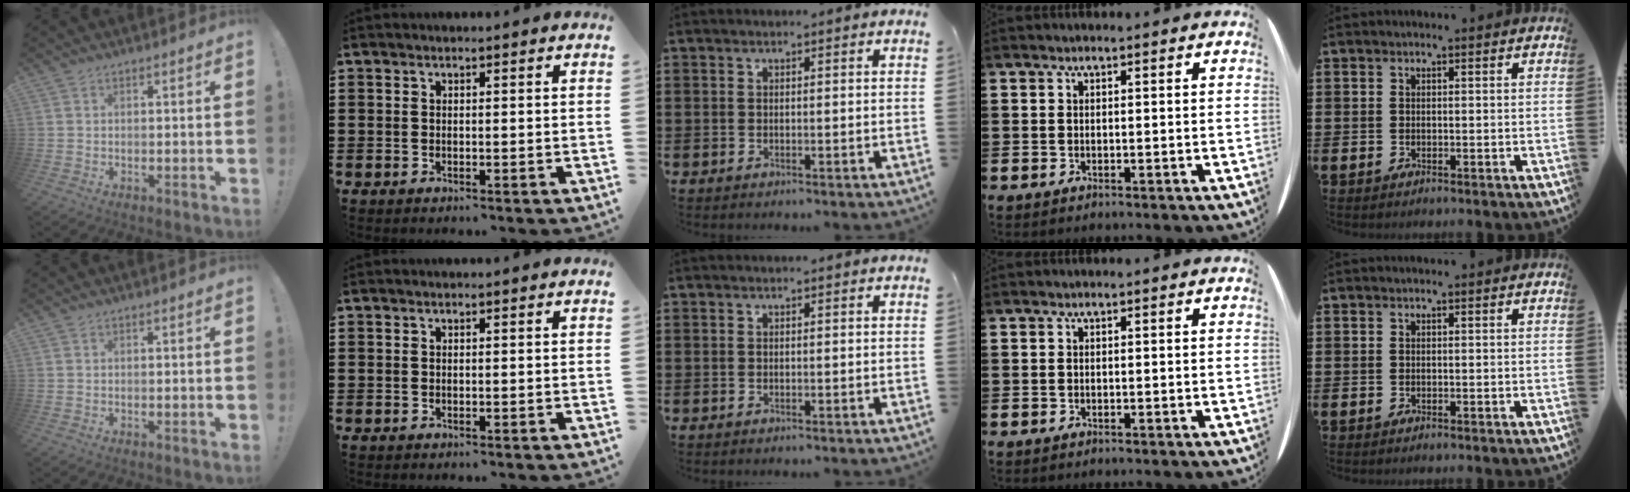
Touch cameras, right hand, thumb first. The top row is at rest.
{}